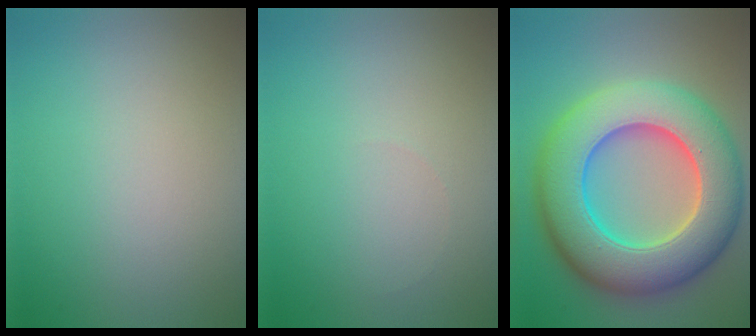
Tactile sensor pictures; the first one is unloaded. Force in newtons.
{"total": 0.0}
{"total": 13.2, "press": 13.1, "slide": 0.3}